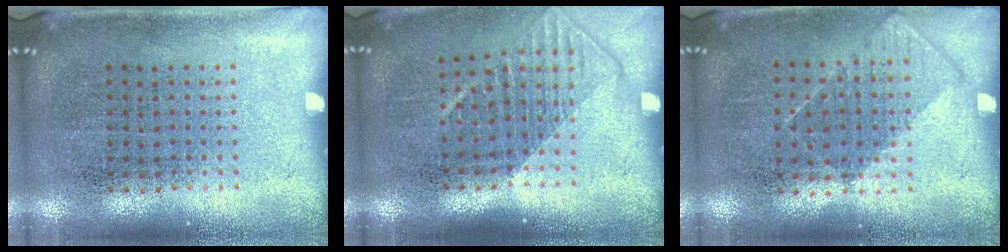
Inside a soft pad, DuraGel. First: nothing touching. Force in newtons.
{"total": 1.3, "press": 1.1, "slide": 0.8}
{"total": 0.9, "press": 0.7, "slide": 0.5}